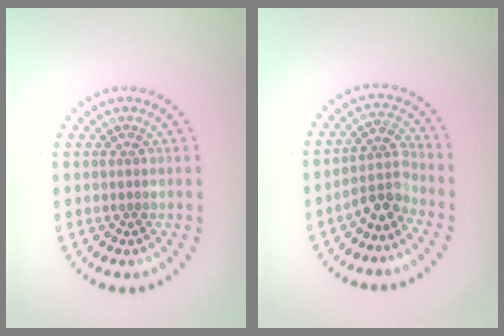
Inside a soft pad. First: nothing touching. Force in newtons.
{"total": 3.1, "press": 2.2, "slide": 2.1}